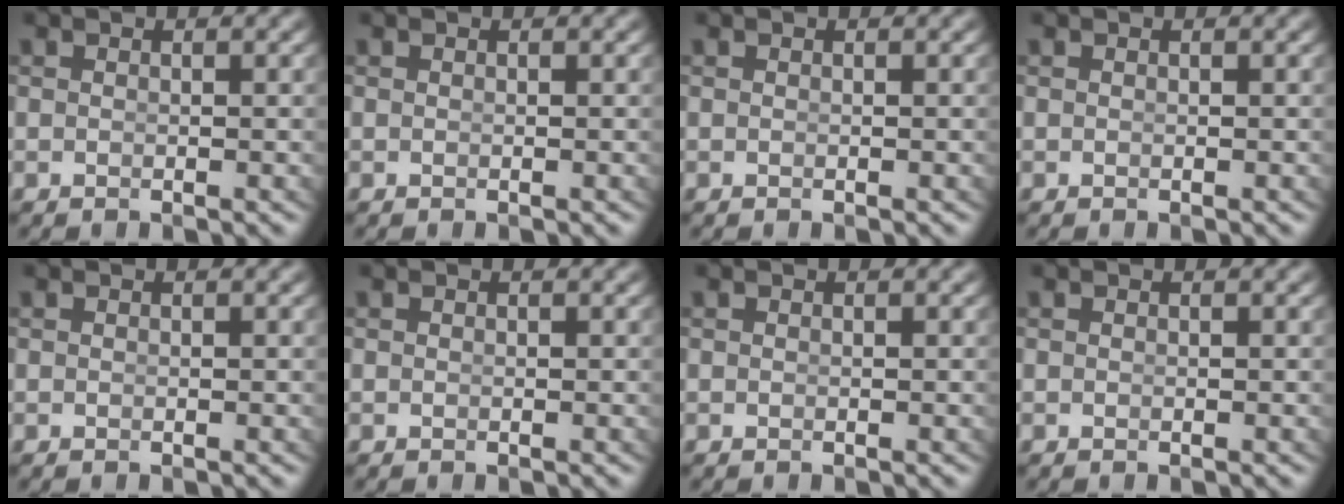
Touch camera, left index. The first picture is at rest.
{"total": 0.0}
{"total": 0.0}
{"total": 0.0}
{"total": 1.1, "force": [-0.3, -1.0, -0.5], "torque": [0.012, -0.016, 0.010]}
{"total": 0.0}
{"total": 0.0}
{"total": 0.0}